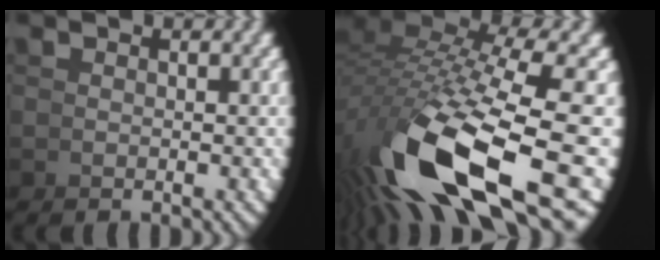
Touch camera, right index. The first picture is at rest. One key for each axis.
{"total": 11.7, "fx": -3.7, "fy": 5.7, "fz": 9.6, "tx": -0.193, "ty": -0.039, "tz": -0.037}